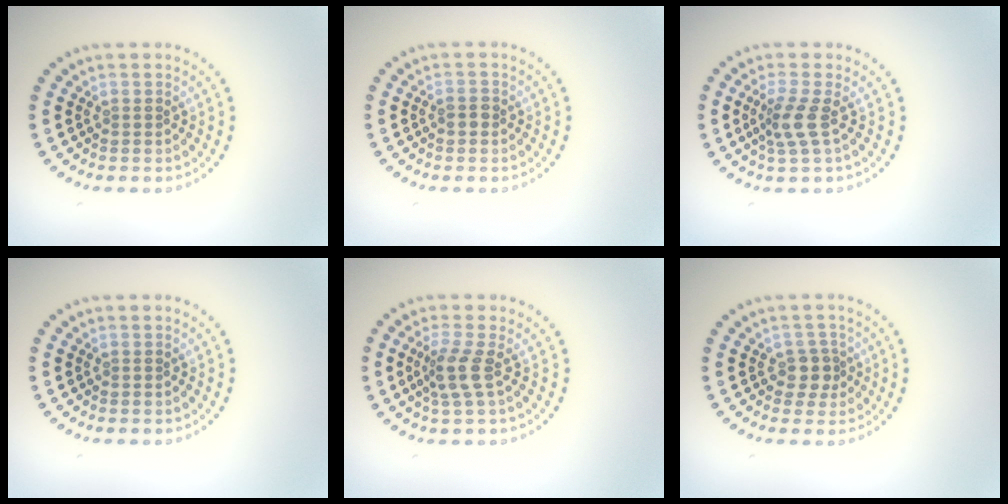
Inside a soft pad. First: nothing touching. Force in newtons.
{"total": 1.2, "press": 1.2, "slide": 0.2}
{"total": 2.4, "press": 1.9, "slide": 1.6}
{"total": 0.0}
{"total": 2.6, "press": 2.0, "slide": 1.7}
{"total": 2.1, "press": 1.8, "slide": 1.1}